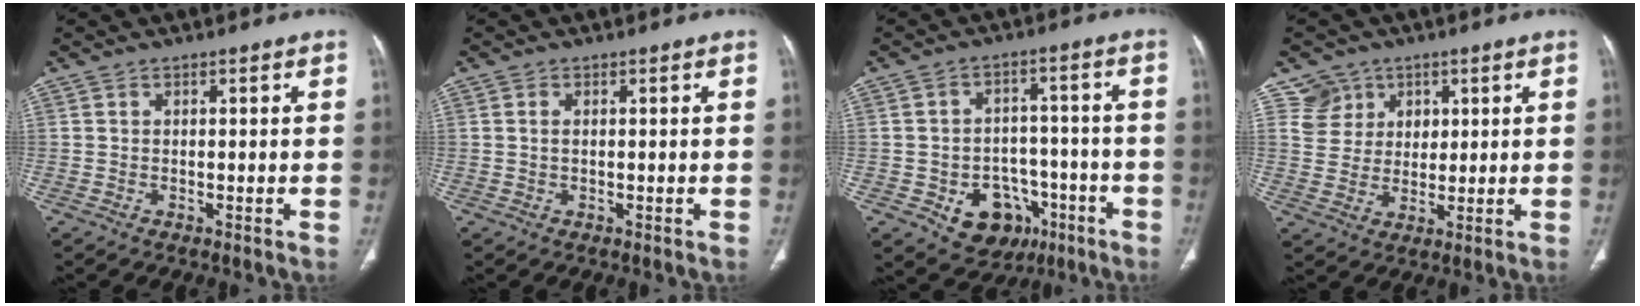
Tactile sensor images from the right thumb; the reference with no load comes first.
{"total": 0.8, "force": [0.2, 0.4, 0.6], "torque": [-0.018, 0.003, 0.005]}
{"total": 11.8, "force": [-5.1, 9.1, 5.6], "torque": [-0.042, 0.039, -0.060]}
{"total": 7.1, "force": [3.5, 6.1, 0.3], "torque": [0.033, -0.022, 0.071]}